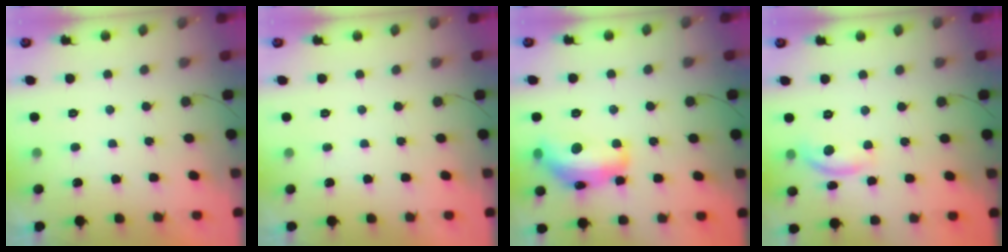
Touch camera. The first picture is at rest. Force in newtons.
{"total": 0.0}
{"total": 16.6, "press": 16.6, "slide": 0.9}
{"total": 9.8, "press": 9.8, "slide": 0.5}